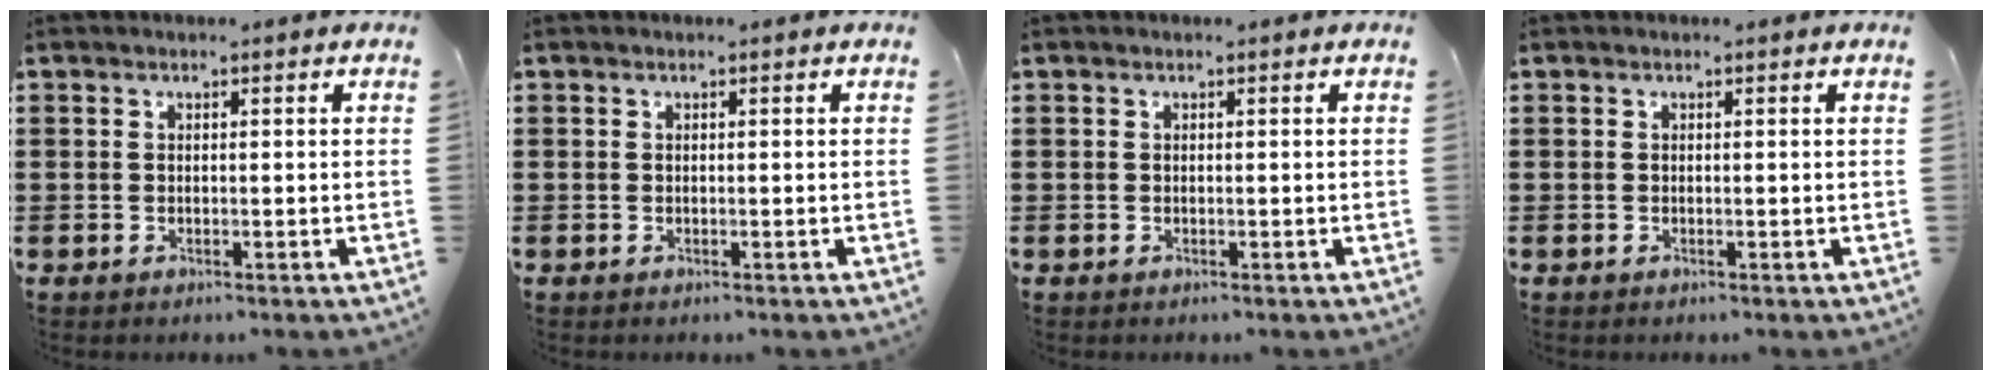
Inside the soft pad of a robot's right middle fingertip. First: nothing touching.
{"total": 0.0}
{"total": 0.0}
{"total": 0.0}